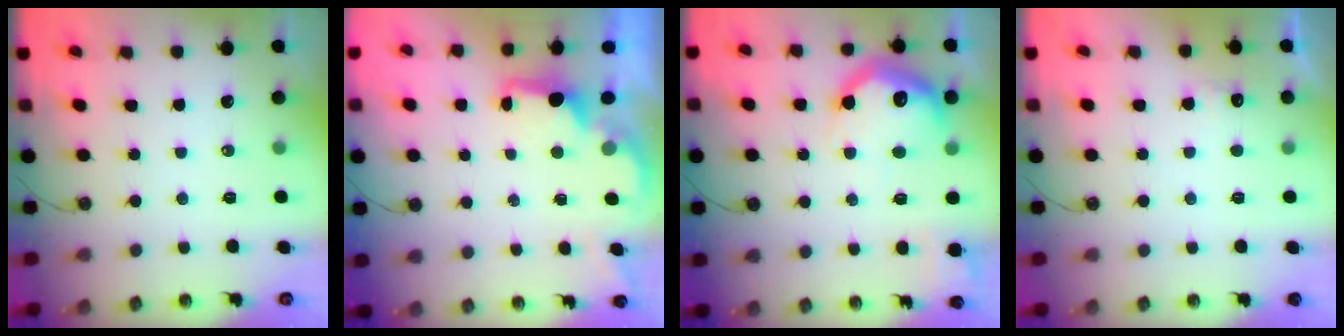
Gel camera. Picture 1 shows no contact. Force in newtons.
{"total": 2.0, "press": 1.9, "slide": 0.8}
{"total": 17.0, "press": 17.0, "slide": 1.4}
{"total": 6.3, "press": 6.2, "slide": 1.3}